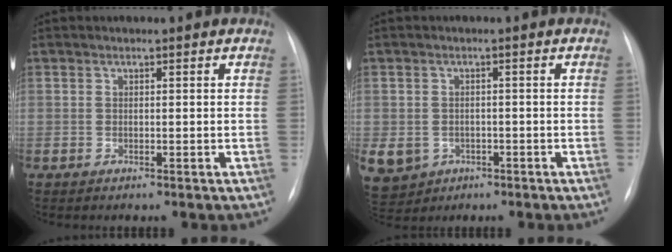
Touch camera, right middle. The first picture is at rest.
{"total": 13.1, "force": [-5.1, 11.1, 4.7], "torque": [-0.150, 0.003, -0.061]}